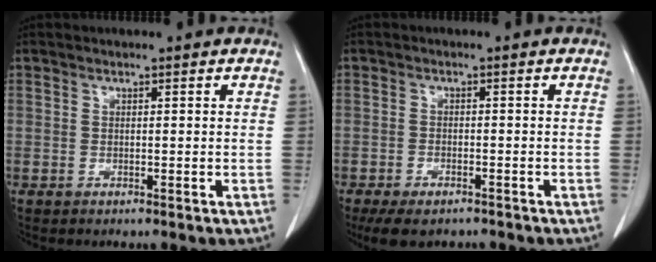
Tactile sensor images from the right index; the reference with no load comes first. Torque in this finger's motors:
{"motor_torque": [0.57, -0.53, 0.27, 0.07]}